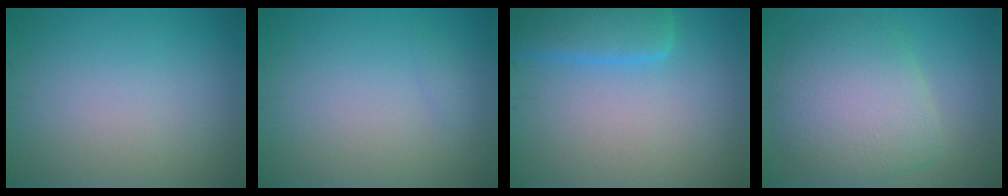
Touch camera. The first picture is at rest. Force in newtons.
{"total": 0.5, "press": 0.5, "slide": 0.0}
{"total": 4.4, "press": 4.4, "slide": 0.4}
{"total": 7.2, "press": 7.2, "slide": 0.7}